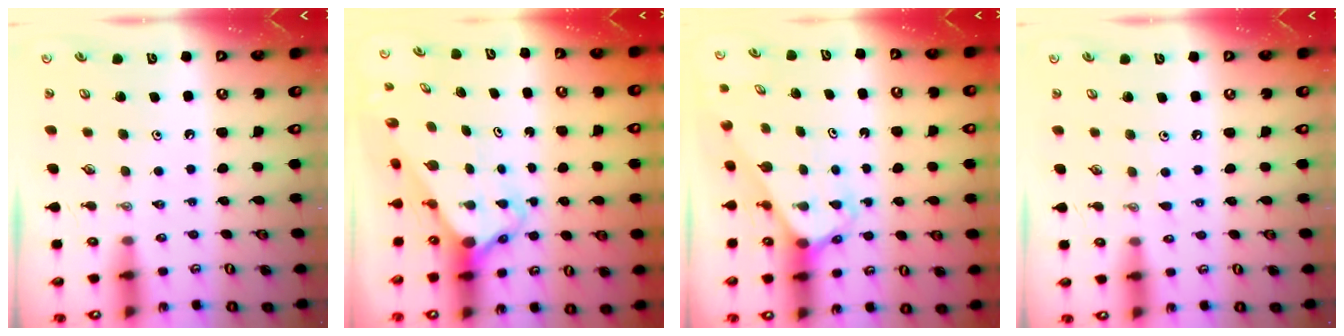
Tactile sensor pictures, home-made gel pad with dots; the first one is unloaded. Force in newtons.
{"total": 3.5, "press": 3.5, "slide": 0.3}
{"total": 2.7, "press": 2.7, "slide": 0.2}
{"total": 2.3, "press": 2.3, "slide": 0.3}